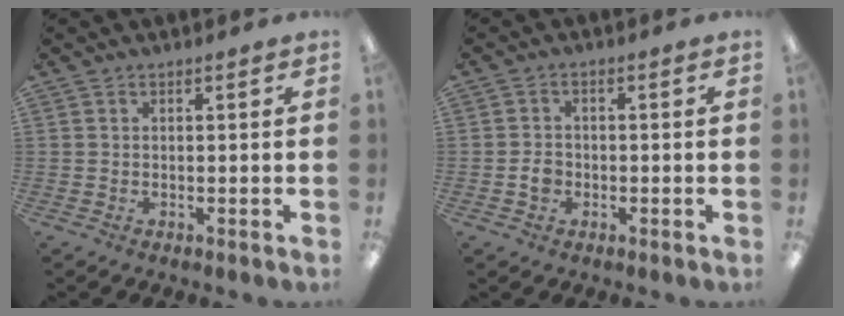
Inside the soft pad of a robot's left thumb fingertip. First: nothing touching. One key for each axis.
{"total": 2.9, "fx": -0.8, "fy": 2.3, "fz": 1.7, "tx": -0.029, "ty": 0.005, "tz": -0.015}